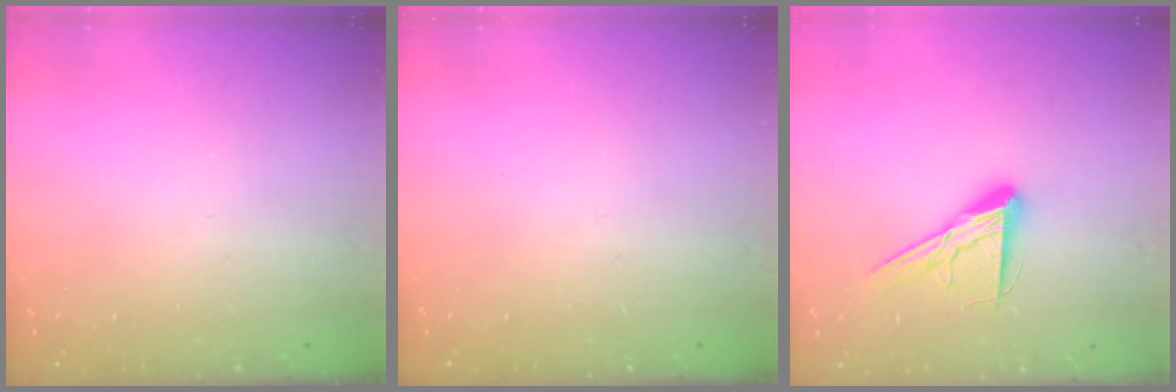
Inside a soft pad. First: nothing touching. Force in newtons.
{"total": 0.0}
{"total": 12.3, "press": 12.3, "slide": 1.0}